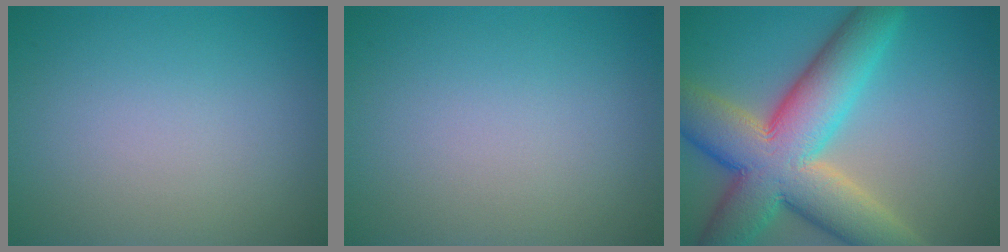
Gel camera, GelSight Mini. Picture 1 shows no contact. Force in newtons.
{"total": 0.0}
{"total": 12.9, "press": 12.9, "slide": 1.0}